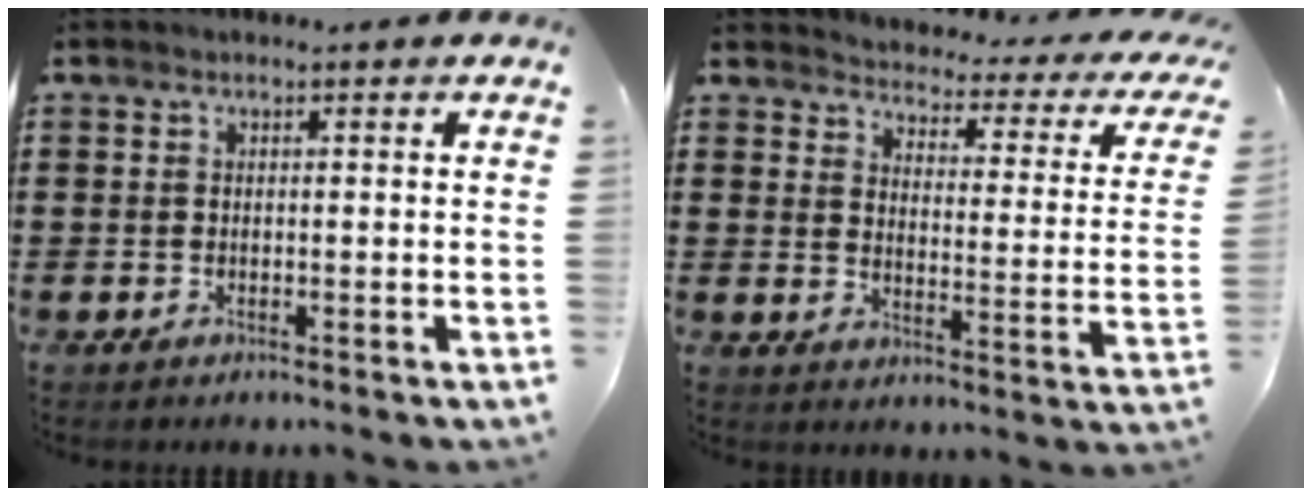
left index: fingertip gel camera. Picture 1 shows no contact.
{"total": 2.2, "force": [2.2, 0.1, 0.4], "torque": [-0.027, -0.027, 0.027]}